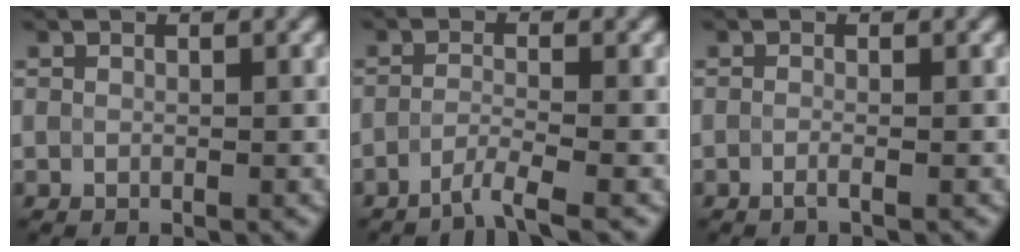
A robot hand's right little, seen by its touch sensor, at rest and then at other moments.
{"total": 2.4, "force": [-2.3, -0.2, 0.7], "torque": [-0.012, -0.001, -0.053]}
{"total": 0.9, "force": [-0.9, 0.0, 0.2], "torque": [-0.001, -0.006, -0.018]}